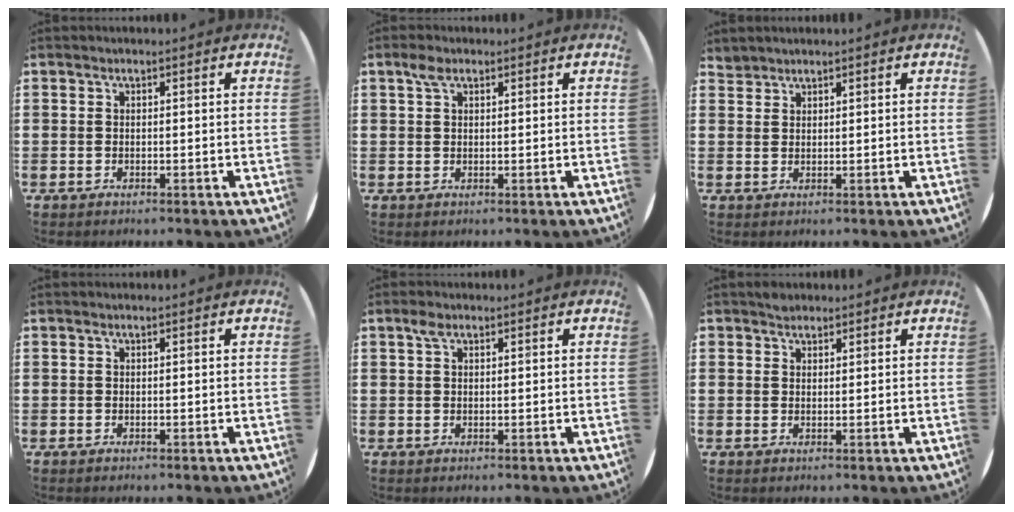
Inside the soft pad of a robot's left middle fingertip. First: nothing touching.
{"total": 2.0, "force": [1.2, 1.1, 1.1], "torque": [-0.018, 0.003, 0.021]}
{"total": 1.6, "force": [1.5, 0.3, -0.3], "torque": [0.001, 0.000, 0.031]}
{"total": 0.0}
{"total": 1.5, "force": [0.9, 0.8, 0.9], "torque": [-0.012, 0.002, 0.014]}
{"total": 1.5, "force": [1.3, 0.6, -0.1], "torque": [-0.002, 0.002, 0.027]}